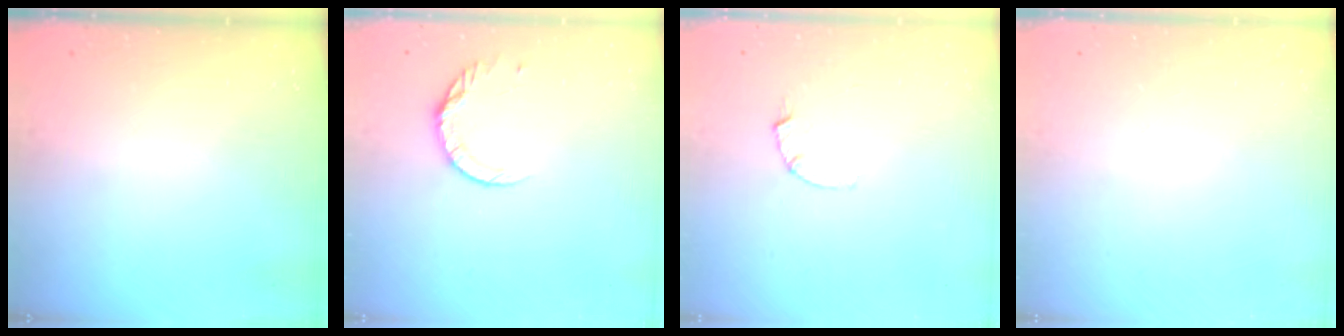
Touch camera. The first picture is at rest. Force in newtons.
{"total": 7.9, "press": 7.8, "slide": 0.9}
{"total": 2.5, "press": 2.5, "slide": 0.3}
{"total": 0.0}